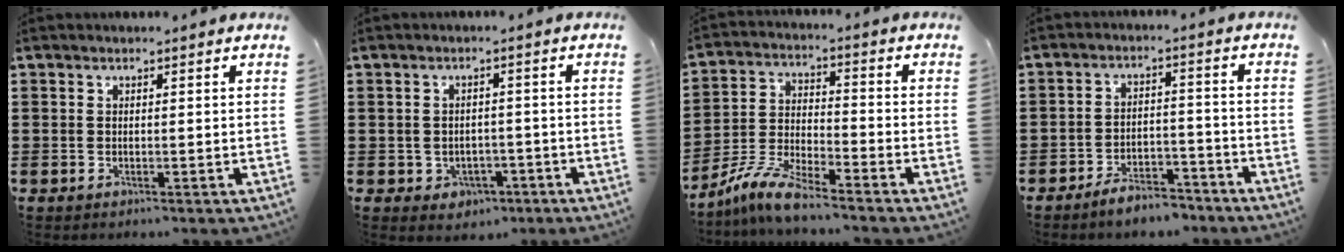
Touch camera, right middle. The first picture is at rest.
{"total": 2.0, "force": [-1.1, 1.6, 0.4], "torque": [-0.016, 0.002, -0.027]}
{"total": 7.6, "force": [-6.7, 0.6, 3.5], "torque": [-0.095, -0.006, -0.137]}
{"total": 5.1, "force": [-4.9, 1.0, 1.1], "torque": [-0.023, 0.010, -0.098]}